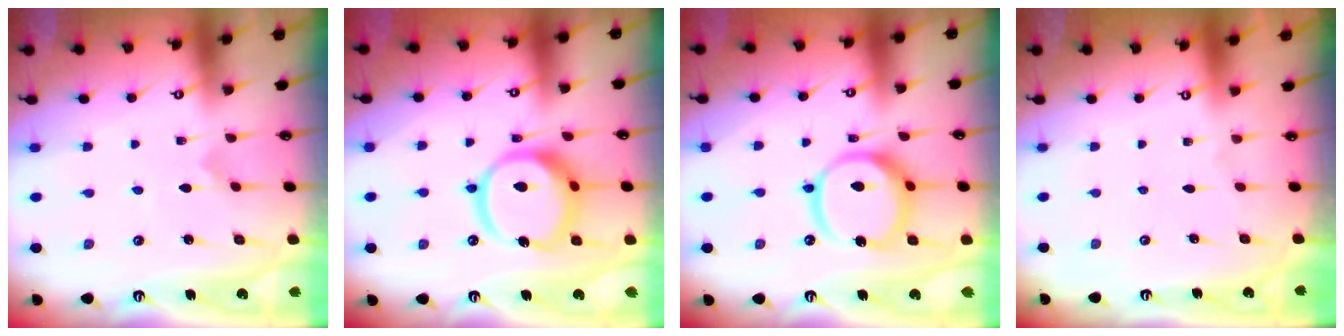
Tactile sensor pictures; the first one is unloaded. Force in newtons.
{"total": 16.9, "press": 16.8, "slide": 2.1}
{"total": 14.7, "press": 14.6, "slide": 1.9}
{"total": 0.0}